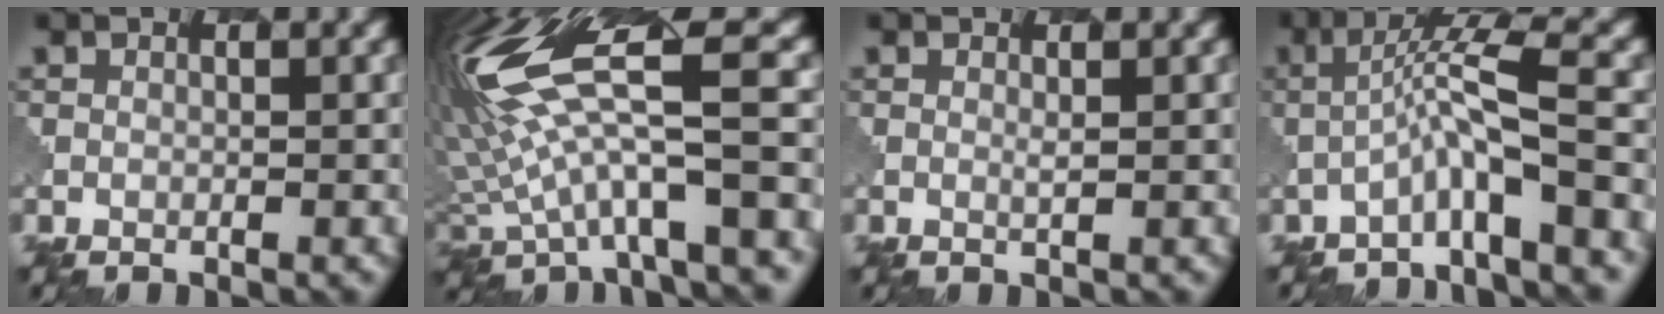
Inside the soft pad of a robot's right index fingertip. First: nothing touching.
{"total": 11.7, "force": [2.3, 3.0, 11.1], "torque": [-0.224, 0.010, 0.054]}
{"total": 0.7, "force": [0.5, 0.1, 0.4], "torque": [-0.007, -0.003, 0.010]}
{"total": 4.7, "force": [-1.7, 0.4, 4.4], "torque": [-0.073, 0.019, -0.038]}